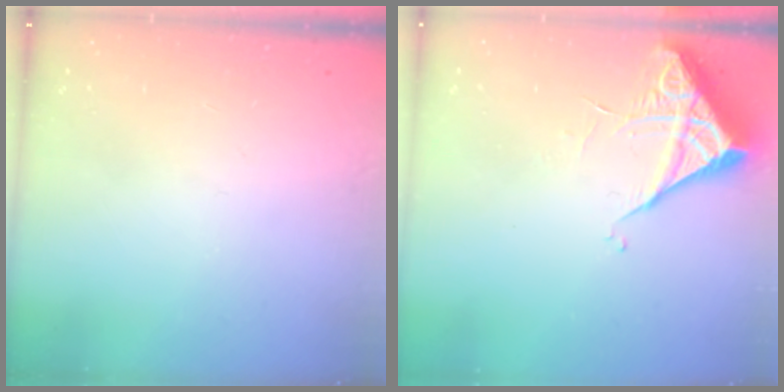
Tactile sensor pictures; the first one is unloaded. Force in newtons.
{"total": 5.8, "press": 5.8, "slide": 0.2}